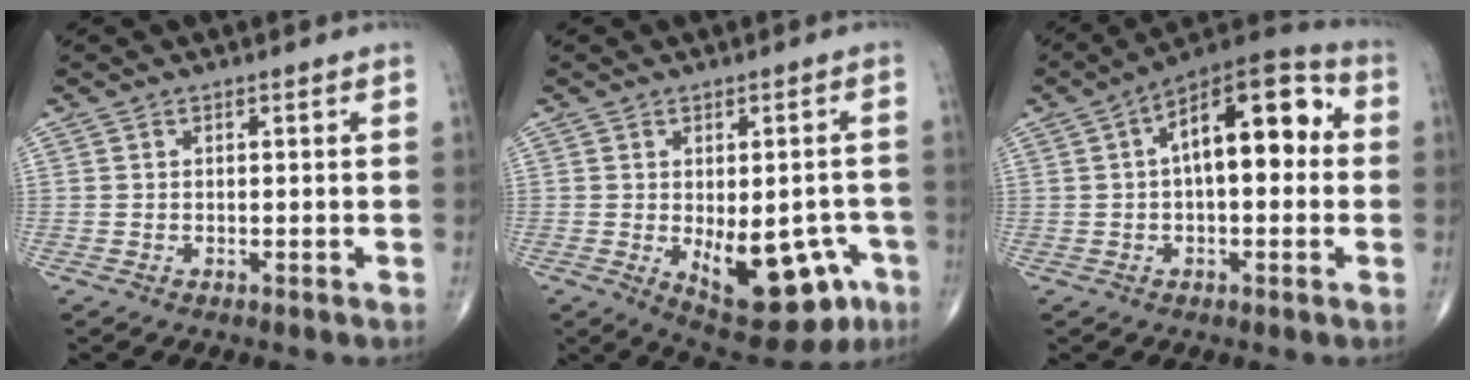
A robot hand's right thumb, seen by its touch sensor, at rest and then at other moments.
{"total": 14.9, "force": [-4.7, 7.4, 12.1], "torque": [-0.130, 0.008, -0.042]}
{"total": 16.0, "force": [2.5, 7.4, 14.0], "torque": [-0.190, 0.041, 0.028]}